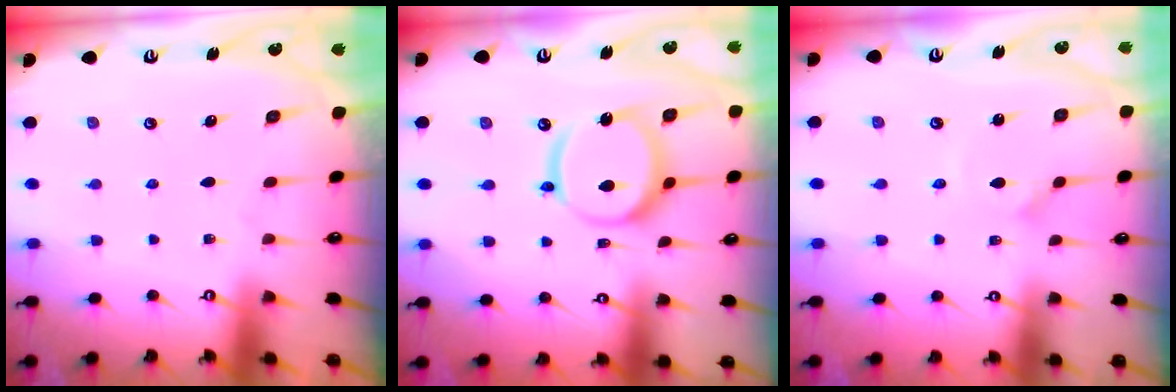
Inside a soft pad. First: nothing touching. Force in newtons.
{"total": 14.7, "press": 14.6, "slide": 1.7}
{"total": 1.5, "press": 1.5, "slide": 0.1}